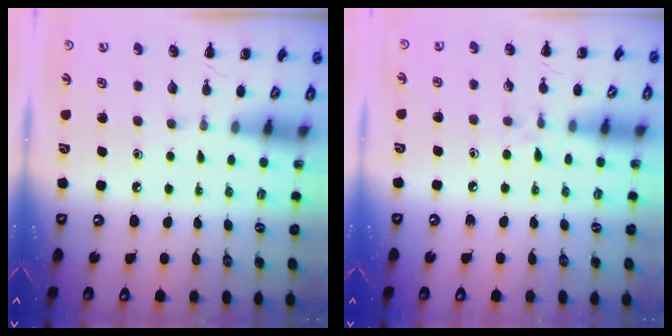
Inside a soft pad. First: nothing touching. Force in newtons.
{"total": 5.1, "press": 4.7, "slide": 1.9}